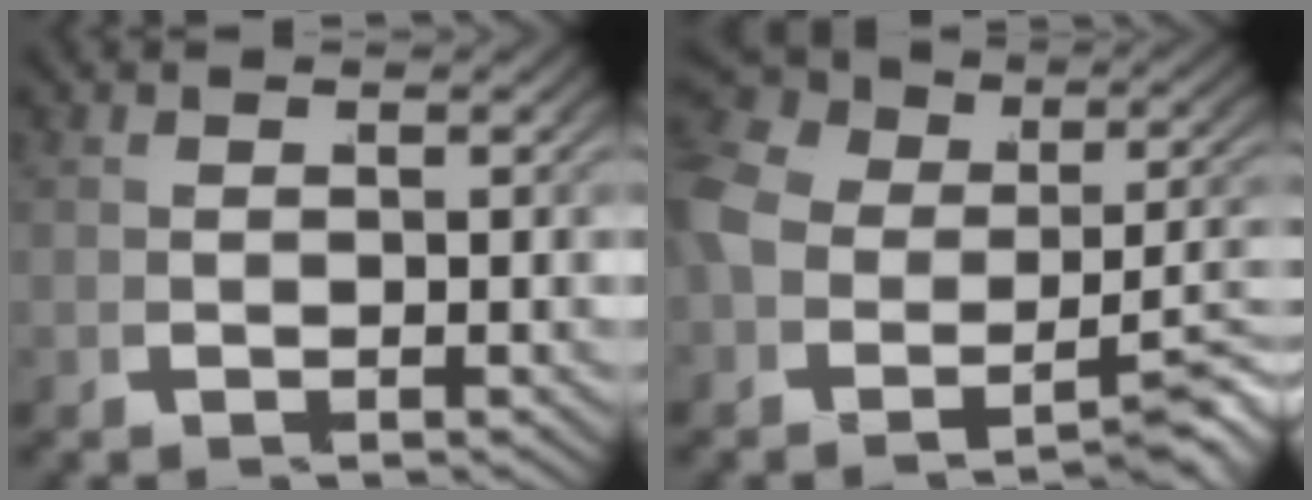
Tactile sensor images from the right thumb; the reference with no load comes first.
{"total": 8.1, "force": [-1.8, 6.0, 5.1], "torque": [-0.106, -0.007, -0.036]}